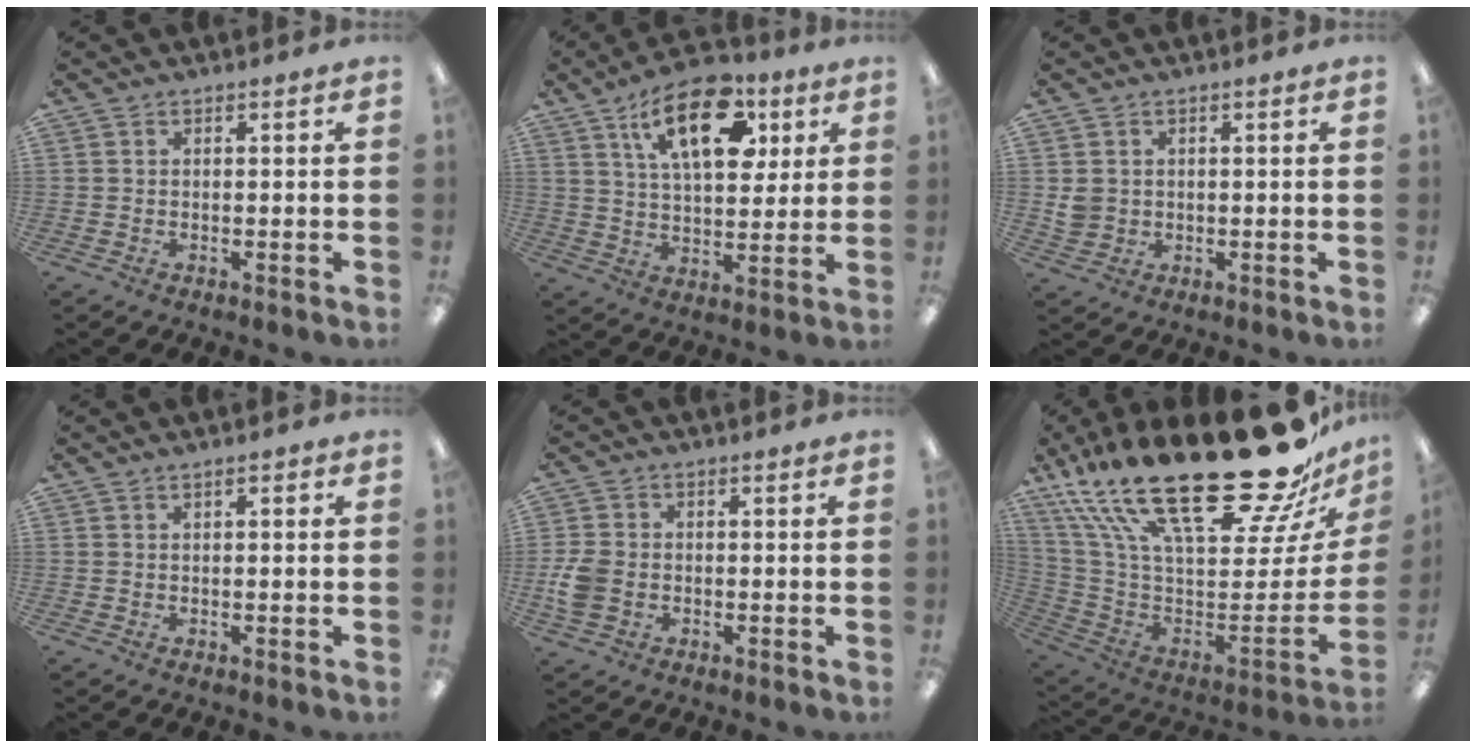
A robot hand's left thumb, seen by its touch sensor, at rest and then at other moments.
{"total": 18.3, "force": [8.6, 9.6, 13.0], "torque": [-0.186, -0.021, 0.143]}
{"total": 3.3, "force": [0.5, 3.2, 0.7], "torque": [-0.009, 0.003, 0.009]}
{"total": 1.2, "force": [0.6, 0.5, 0.9], "torque": [-0.010, 0.002, 0.008]}
{"total": 6.4, "force": [-1.3, 5.1, 3.6], "torque": [-0.071, 0.007, -0.022]}
{"total": 36.3, "force": [22.7, 13.3, 25.0], "torque": [-0.394, -0.174, 0.419]}